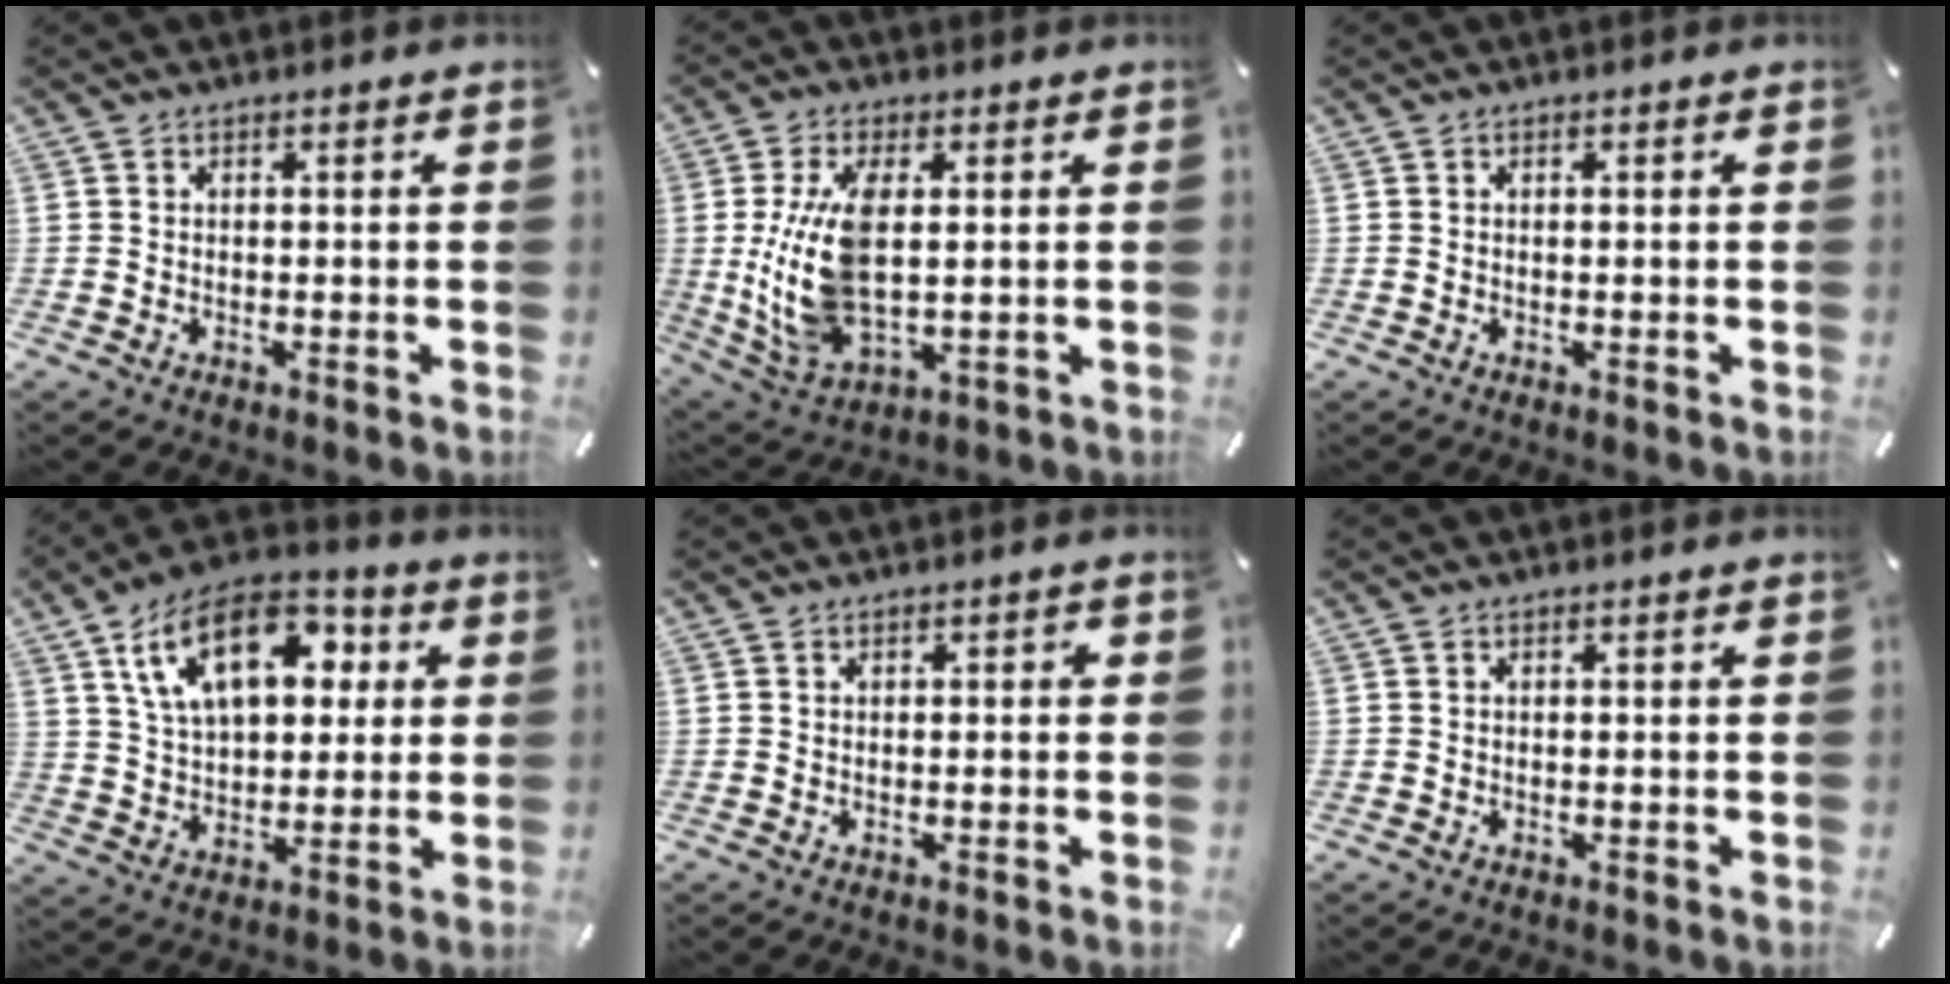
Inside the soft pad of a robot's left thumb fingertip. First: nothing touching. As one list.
[{"total": 14.2, "force": [1.7, 7.1, 12.2], "torque": [-0.276, -0.013, 0.032]}, {"total": 0.0}, {"total": 18.0, "force": [7.2, 11.1, 12.2], "torque": [-0.218, -0.007, 0.124]}, {"total": 1.0, "force": [0.0, 0.6, 0.8], "torque": [-0.016, 0.004, -0.003]}, {"total": 0.0}]